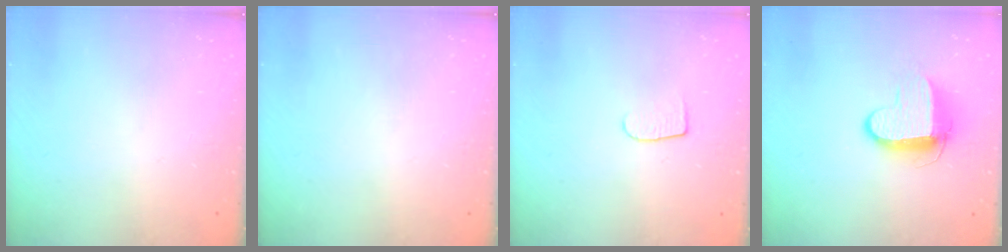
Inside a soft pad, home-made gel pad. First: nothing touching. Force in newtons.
{"total": 0.0}
{"total": 5.8, "press": 5.8, "slide": 0.7}
{"total": 8.9, "press": 8.9, "slide": 0.9}